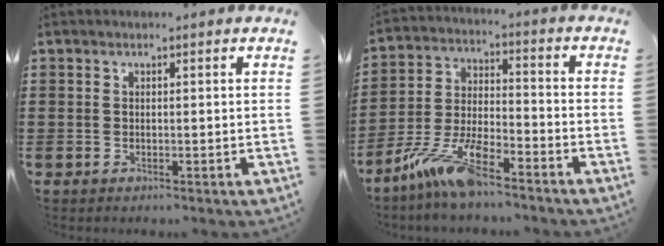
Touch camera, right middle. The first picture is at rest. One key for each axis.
{"total": 10.1, "fx": -7.6, "fy": 2.0, "fz": 6.3, "tx": -0.140, "ty": 0.003, "tz": -0.151}